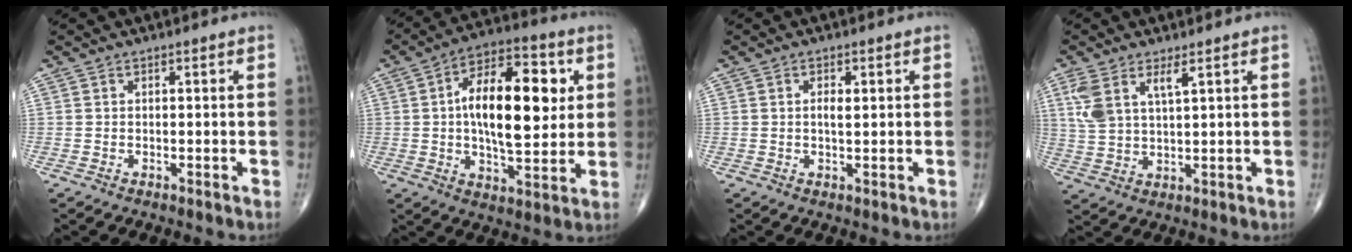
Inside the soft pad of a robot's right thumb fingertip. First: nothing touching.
{"total": 18.9, "force": [3.1, 8.8, 16.5], "torque": [-0.235, 0.004, 0.041]}
{"total": 2.2, "force": [0.5, 0.8, 2.0], "torque": [-0.033, -0.001, 0.006]}
{"total": 7.0, "force": [3.4, 2.6, 5.5], "torque": [-0.120, -0.010, 0.076]}